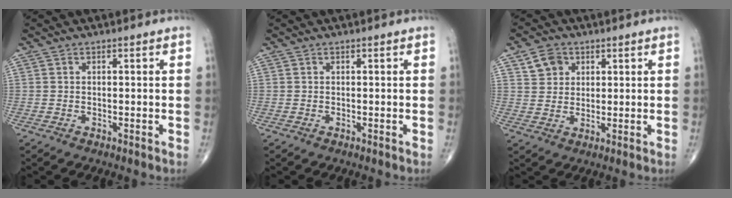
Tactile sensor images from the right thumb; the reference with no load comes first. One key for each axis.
{"total": 0.0}
{"total": 5.1, "fx": 2.3, "fy": 4.2, "fz": 1.7, "tx": -0.010, "ty": -0.008, "tz": 0.041}